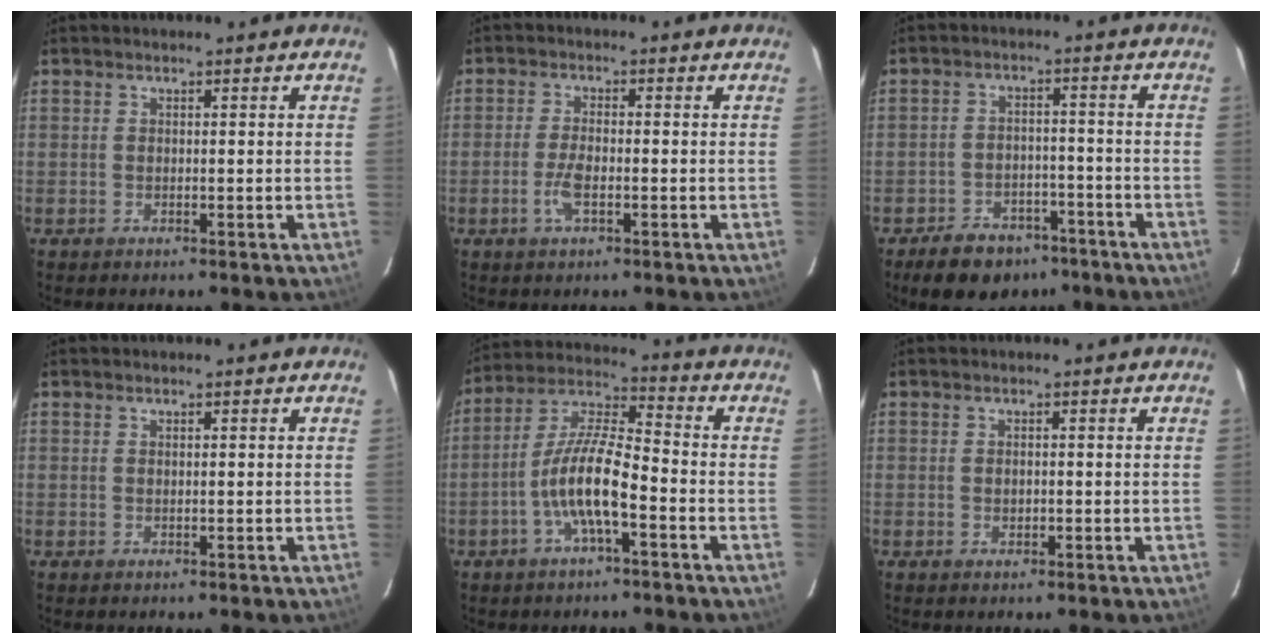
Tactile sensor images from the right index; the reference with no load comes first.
{"total": 4.1, "force": [-1.6, 1.3, 3.5], "torque": [-0.078, -0.001, -0.031]}
{"total": 10.9, "force": [-7.7, 6.7, 3.9], "torque": [-0.094, 0.021, -0.098]}
{"total": 0.0}
{"total": 10.7, "force": [-4.2, 2.3, 9.5], "torque": [-0.200, 0.007, -0.084]}
{"total": 1.1, "force": [-0.2, 0.8, 0.8], "torque": [-0.014, 0.003, -0.003]}